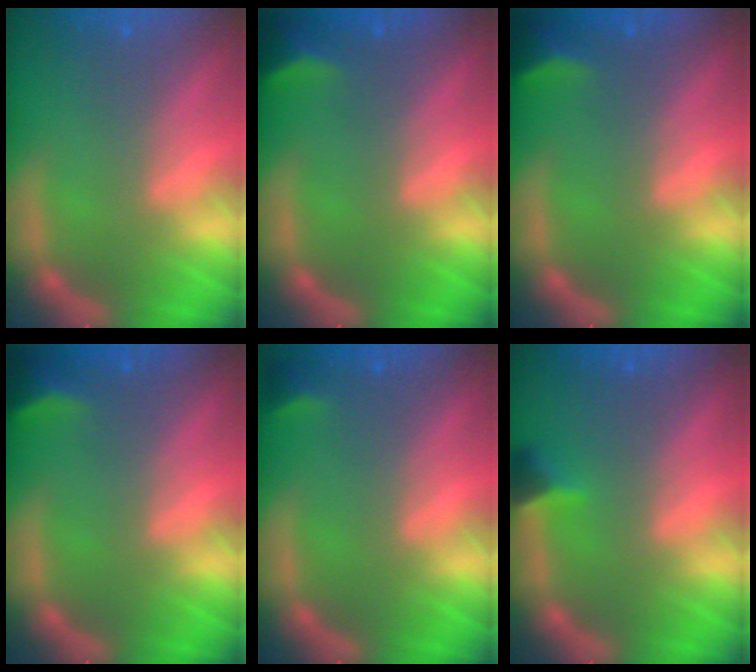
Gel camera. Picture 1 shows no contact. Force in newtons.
{"total": 2.9}
{"total": 2.9}
{"total": 2.9}
{"total": 1.4}
{"total": 1.9}